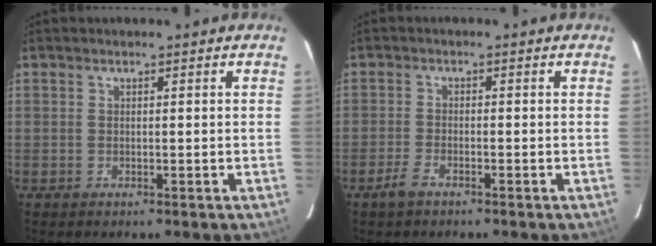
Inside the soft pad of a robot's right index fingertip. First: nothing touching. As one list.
[{"total": 2.3, "force": [-1.7, 0.6, 1.4], "torque": [-0.038, -0.002, -0.034]}]